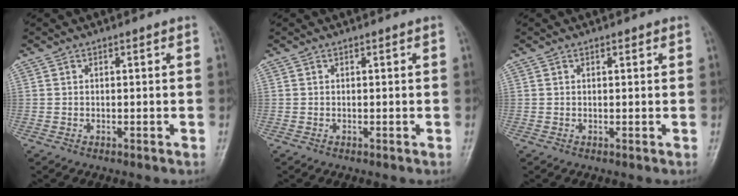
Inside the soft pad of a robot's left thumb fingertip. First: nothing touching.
{"total": 0.0}
{"total": 0.8, "force": [0.5, 0.4, 0.4], "torque": [-0.001, -0.001, 0.003]}